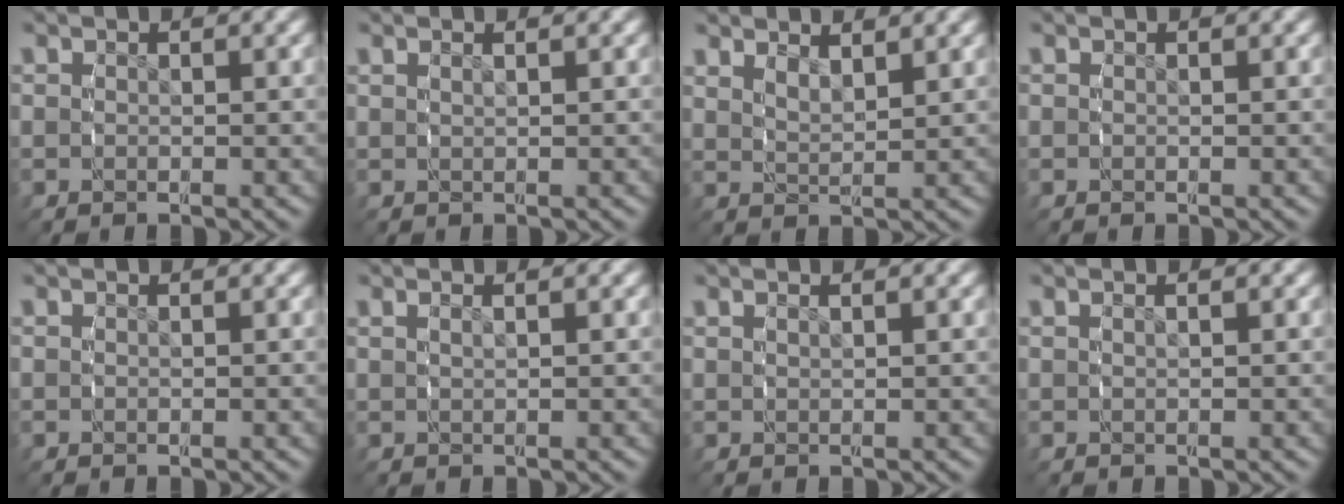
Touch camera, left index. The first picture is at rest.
{"total": 0.9, "force": [0.5, -0.6, 0.5], "torque": [-0.006, 0.001, 0.014]}
{"total": 2.2, "force": [2.0, -0.1, 1.0], "torque": [-0.017, -0.010, 0.042]}
{"total": 0.0}
{"total": 0.0}
{"total": 1.0, "force": [0.4, -0.4, 0.8], "torque": [-0.009, 0.003, 0.012]}
{"total": 0.8, "force": [0.4, -0.5, 0.4], "torque": [-0.005, 0.001, 0.013]}
{"total": 0.7, "force": [0.2, -0.4, 0.5], "torque": [-0.007, 0.001, 0.007]}